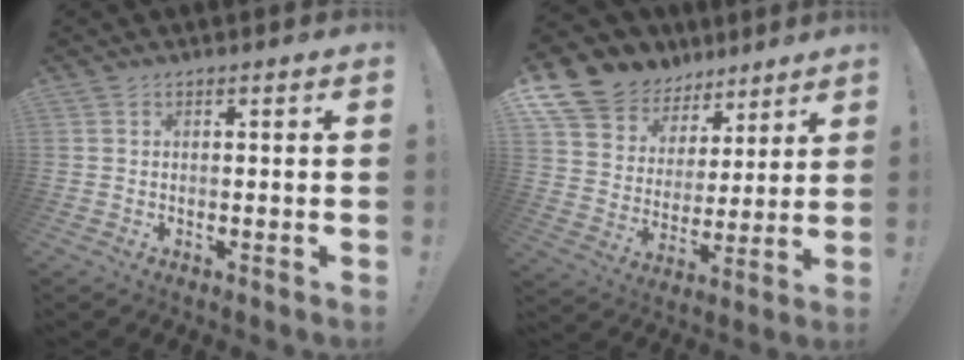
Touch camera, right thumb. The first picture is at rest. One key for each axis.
{"total": 13.1, "fx": 8.9, "fy": 9.0, "fz": 3.5, "tx": -0.069, "ty": -0.065, "tz": 0.178}